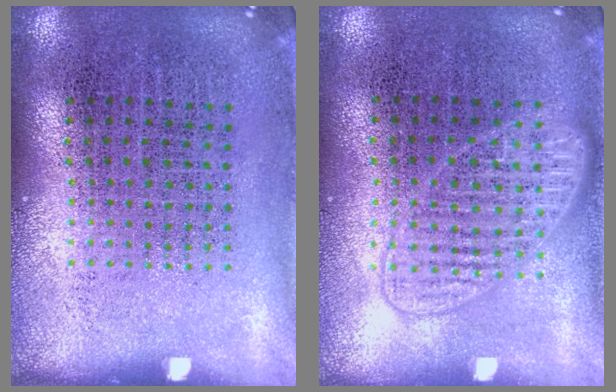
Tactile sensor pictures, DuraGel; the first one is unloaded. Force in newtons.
{"total": 1.3, "press": 1.3, "slide": 0.3}